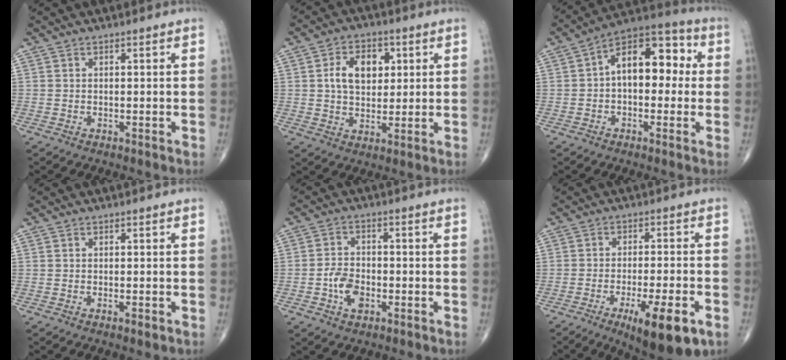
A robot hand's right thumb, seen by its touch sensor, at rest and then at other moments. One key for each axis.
{"total": 9.1, "fx": 2.1, "fy": 6.1, "fz": 6.4, "tx": -0.078, "ty": -0.001, "tz": 0.034}
{"total": 13.4, "fx": 1.1, "fy": 7.9, "fz": 10.8, "tx": -0.126, "ty": 0.045, "tz": 0.001}
{"total": 1.1, "fx": -0.5, "fy": 0.2, "fz": 0.9, "tx": -0.014, "ty": -0.002, "tz": -0.008}
{"total": 5.7, "fx": -1.9, "fy": 3.5, "fz": 4.0, "tx": -0.063, "ty": 0.012, "tz": -0.039}
{"total": 12.9, "fx": -6.0, "fy": 3.2, "fz": 11.0, "tx": -0.162, "ty": 0.003, "tz": -0.084}